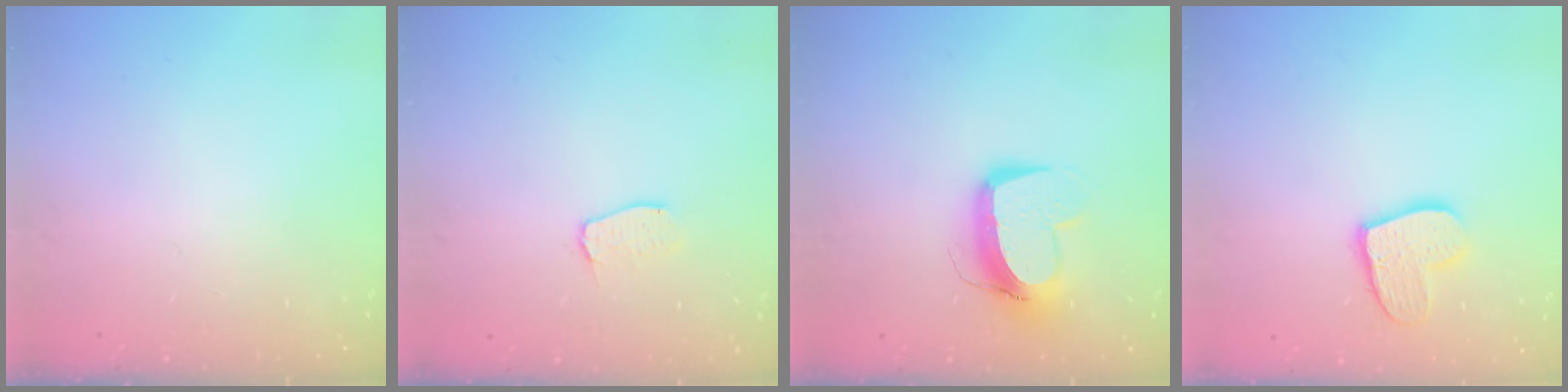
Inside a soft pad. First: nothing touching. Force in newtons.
{"total": 3.7, "press": 3.7, "slide": 0.3}
{"total": 11.5, "press": 11.5, "slide": 1.4}
{"total": 11.9, "press": 11.9, "slide": 0.9}